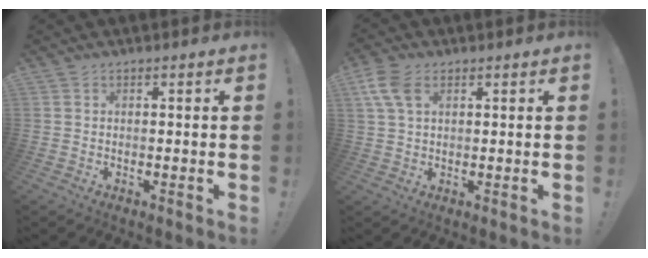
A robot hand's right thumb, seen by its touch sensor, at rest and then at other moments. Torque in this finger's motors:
{"motor_torque": [1.59, 0.82, 0.68, -0.52, 0.00]}